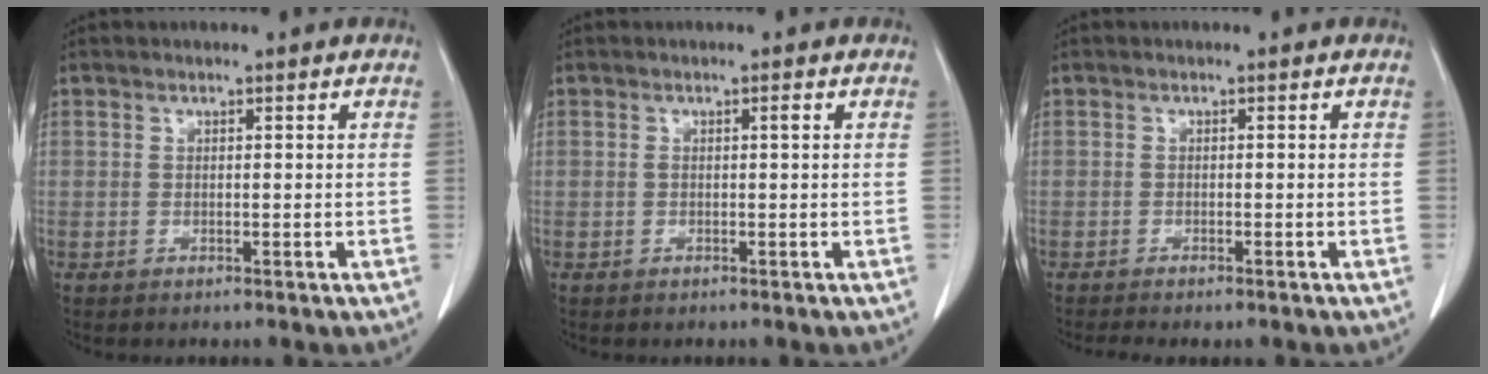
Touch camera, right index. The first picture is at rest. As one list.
[{"total": 0.8, "force": [0.1, 0.1, 0.8], "torque": [-0.015, 0.002, 0.002]}, {"total": 2.9, "force": [-2.4, 0.4, 1.6], "torque": [-0.023, -0.008, -0.032]}]